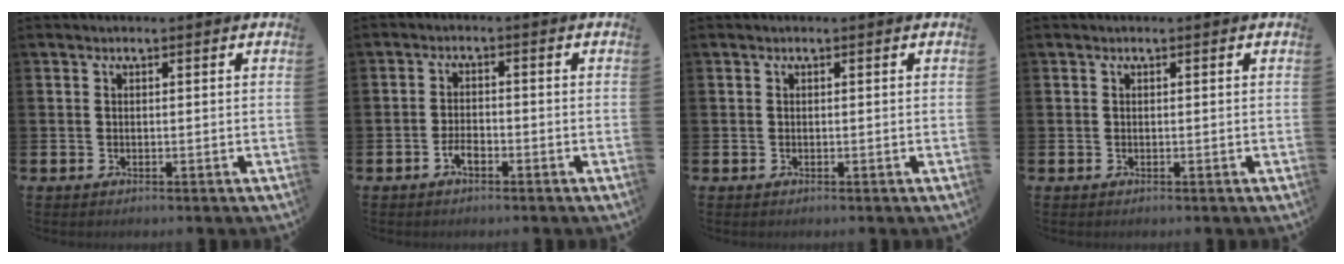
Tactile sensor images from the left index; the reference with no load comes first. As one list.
[{"total": 2.1, "force": [-1.2, 1.0, 1.5], "torque": [-0.035, 0.007, -0.021]}, {"total": 0.0}, {"total": 0.0}]